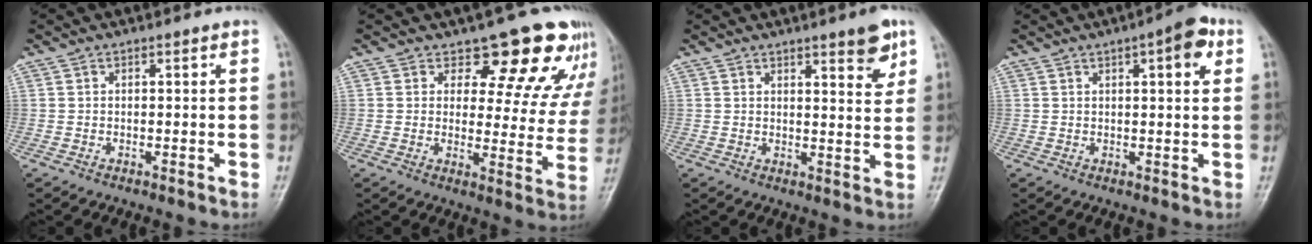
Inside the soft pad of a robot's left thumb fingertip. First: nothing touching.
{"total": 14.2, "force": [11.5, 6.6, 5.1], "torque": [0.005, -0.072, 0.115]}
{"total": 6.2, "force": [3.8, 1.5, 4.7], "torque": [-0.051, -0.023, 0.047]}
{"total": 6.3, "force": [2.7, 1.9, 5.4], "torque": [-0.060, -0.001, 0.029]}